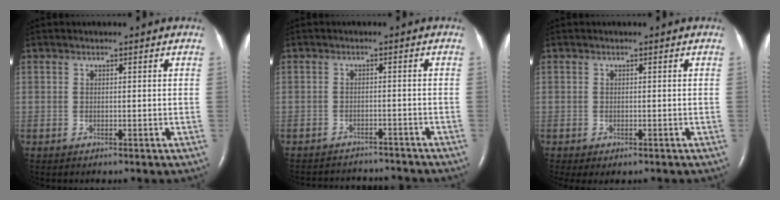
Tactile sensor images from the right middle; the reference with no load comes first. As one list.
[{"total": 10.1, "force": [-9.8, 2.0, 1.8], "torque": [-0.036, 0.007, -0.122]}, {"total": 2.2, "force": [-1.5, 1.0, 1.2], "torque": [-0.017, -0.005, -0.018]}]